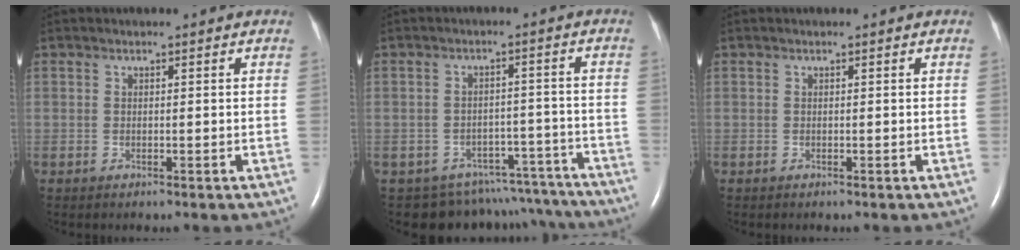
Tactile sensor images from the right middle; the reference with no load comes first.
{"total": 13.5, "force": [-12.3, 5.5, 0.4], "torque": [0.003, 0.042, -0.137]}
{"total": 0.0}